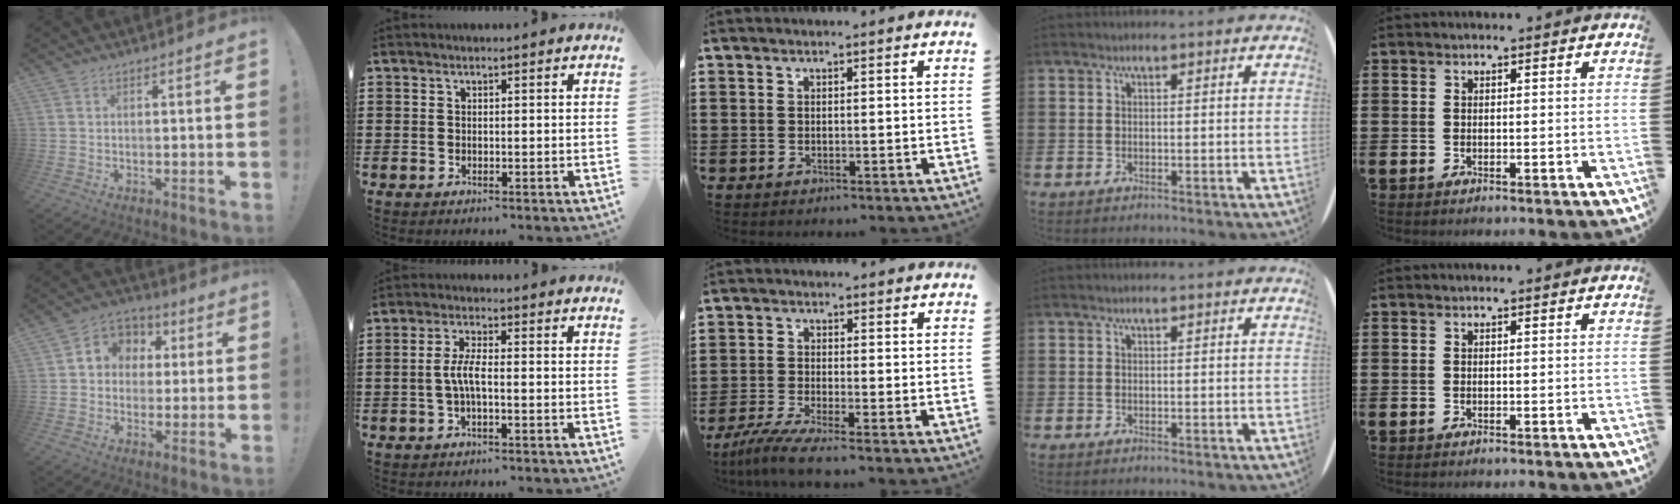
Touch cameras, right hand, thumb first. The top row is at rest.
{"thumb": {"total": 7.7, "force": [0.3, 7.3, 2.5], "torque": [-0.033, 0.003, 0.013]}, "index": {"total": 4.0, "force": [-0.8, 0.9, 3.8], "torque": [-0.091, -0.005, -0.023]}, "middle": {"total": 4.0, "force": [-3.3, -0.5, 2.3], "torque": [-0.061, -0.020, -0.066]}}